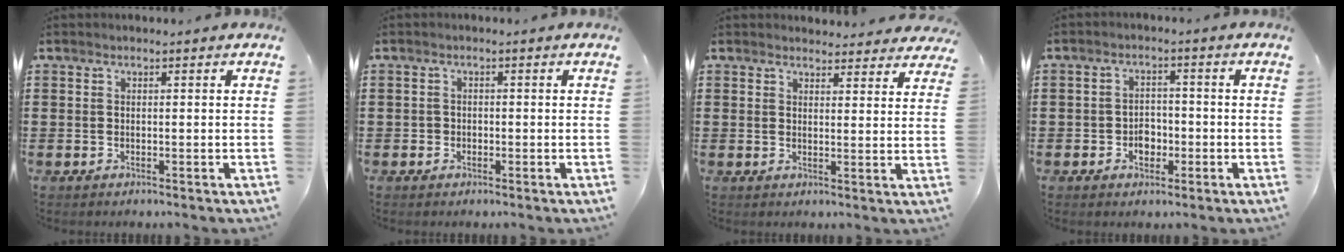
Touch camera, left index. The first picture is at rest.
{"total": 0.8, "force": [-0.2, 0.8, 0.2], "torque": [-0.006, 0.004, -0.005]}
{"total": 3.4, "force": [3.3, 0.6, 0.4], "torque": [-0.009, -0.014, 0.060]}
{"total": 2.8, "force": [-1.1, 2.1, 1.5], "torque": [-0.033, 0.004, -0.024]}